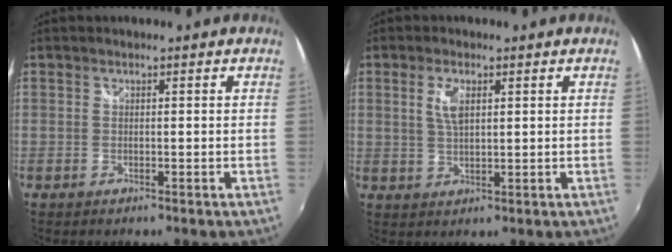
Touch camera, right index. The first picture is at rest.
{"total": 4.2, "force": [1.4, 1.8, 3.5], "torque": [-0.065, 0.000, 0.028]}